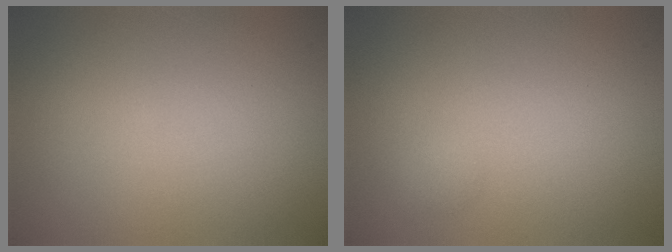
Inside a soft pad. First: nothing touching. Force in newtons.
{"total": 0.7, "press": 0.7, "slide": 0.0}